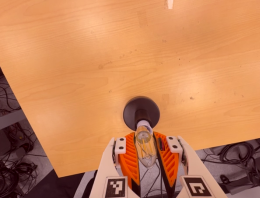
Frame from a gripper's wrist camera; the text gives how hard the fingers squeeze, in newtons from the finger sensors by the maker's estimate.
{"total": 20.4, "left": 22.1, "right": 18.7}